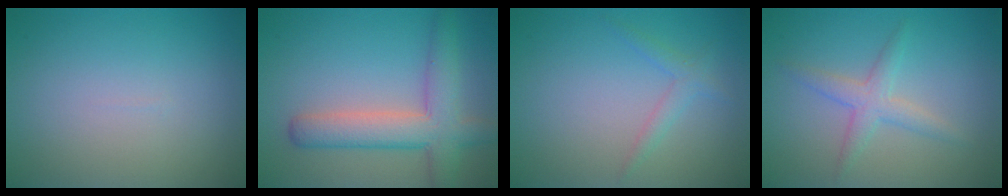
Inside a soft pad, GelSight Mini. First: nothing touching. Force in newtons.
{"total": 5.7, "press": 5.7, "slide": 0.3}
{"total": 1.4, "press": 1.4, "slide": 0.1}
{"total": 2.4, "press": 2.4, "slide": 0.1}